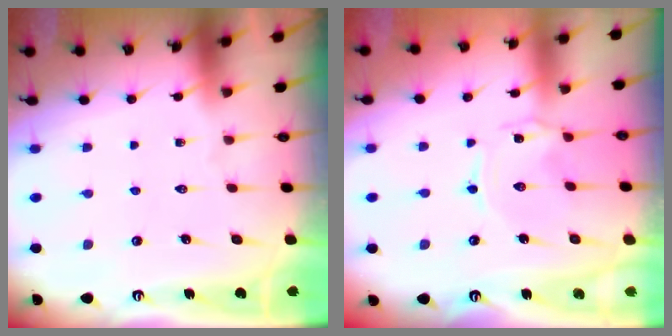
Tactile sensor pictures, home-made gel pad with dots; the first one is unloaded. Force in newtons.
{"total": 1.0, "press": 0.9, "slide": 0.2}